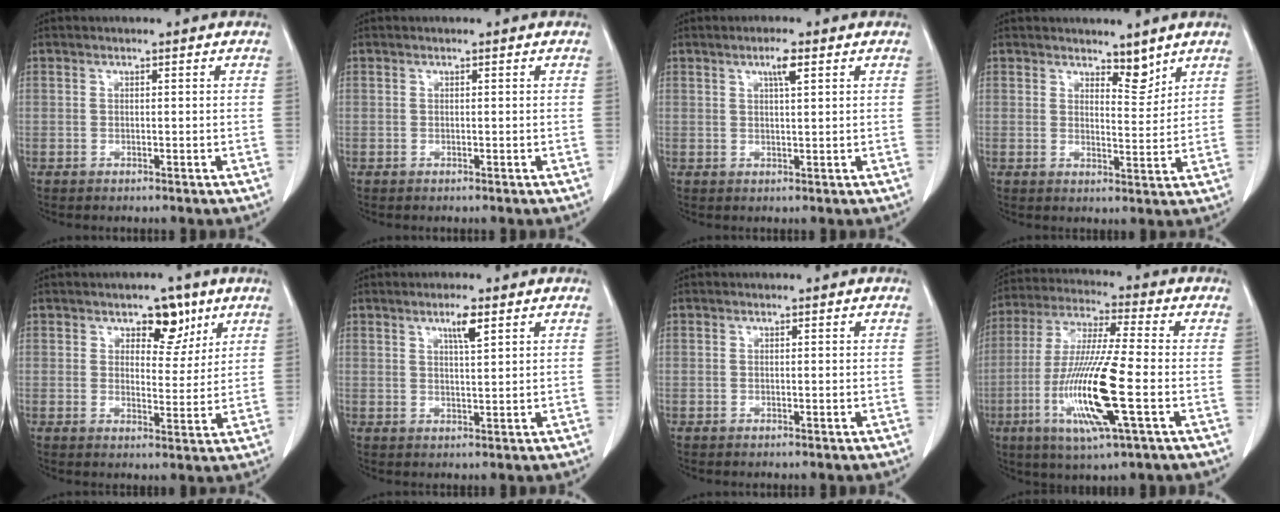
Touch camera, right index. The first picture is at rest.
{"total": 0.0}
{"total": 2.7, "force": [1.3, 0.1, 2.3], "torque": [-0.043, -0.001, 0.021]}
{"total": 3.5, "force": [3.0, 1.2, 1.3], "torque": [-0.016, -0.010, 0.049]}
{"total": 5.7, "force": [3.4, 3.2, 3.3], "torque": [-0.035, -0.001, 0.048]}
{"total": 3.3, "force": [1.9, 0.2, 2.7], "torque": [-0.050, -0.003, 0.032]}
{"total": 0.0}
{"total": 15.5, "force": [-4.2, 0.5, 15.0], "torque": [-0.308, -0.020, -0.082]}